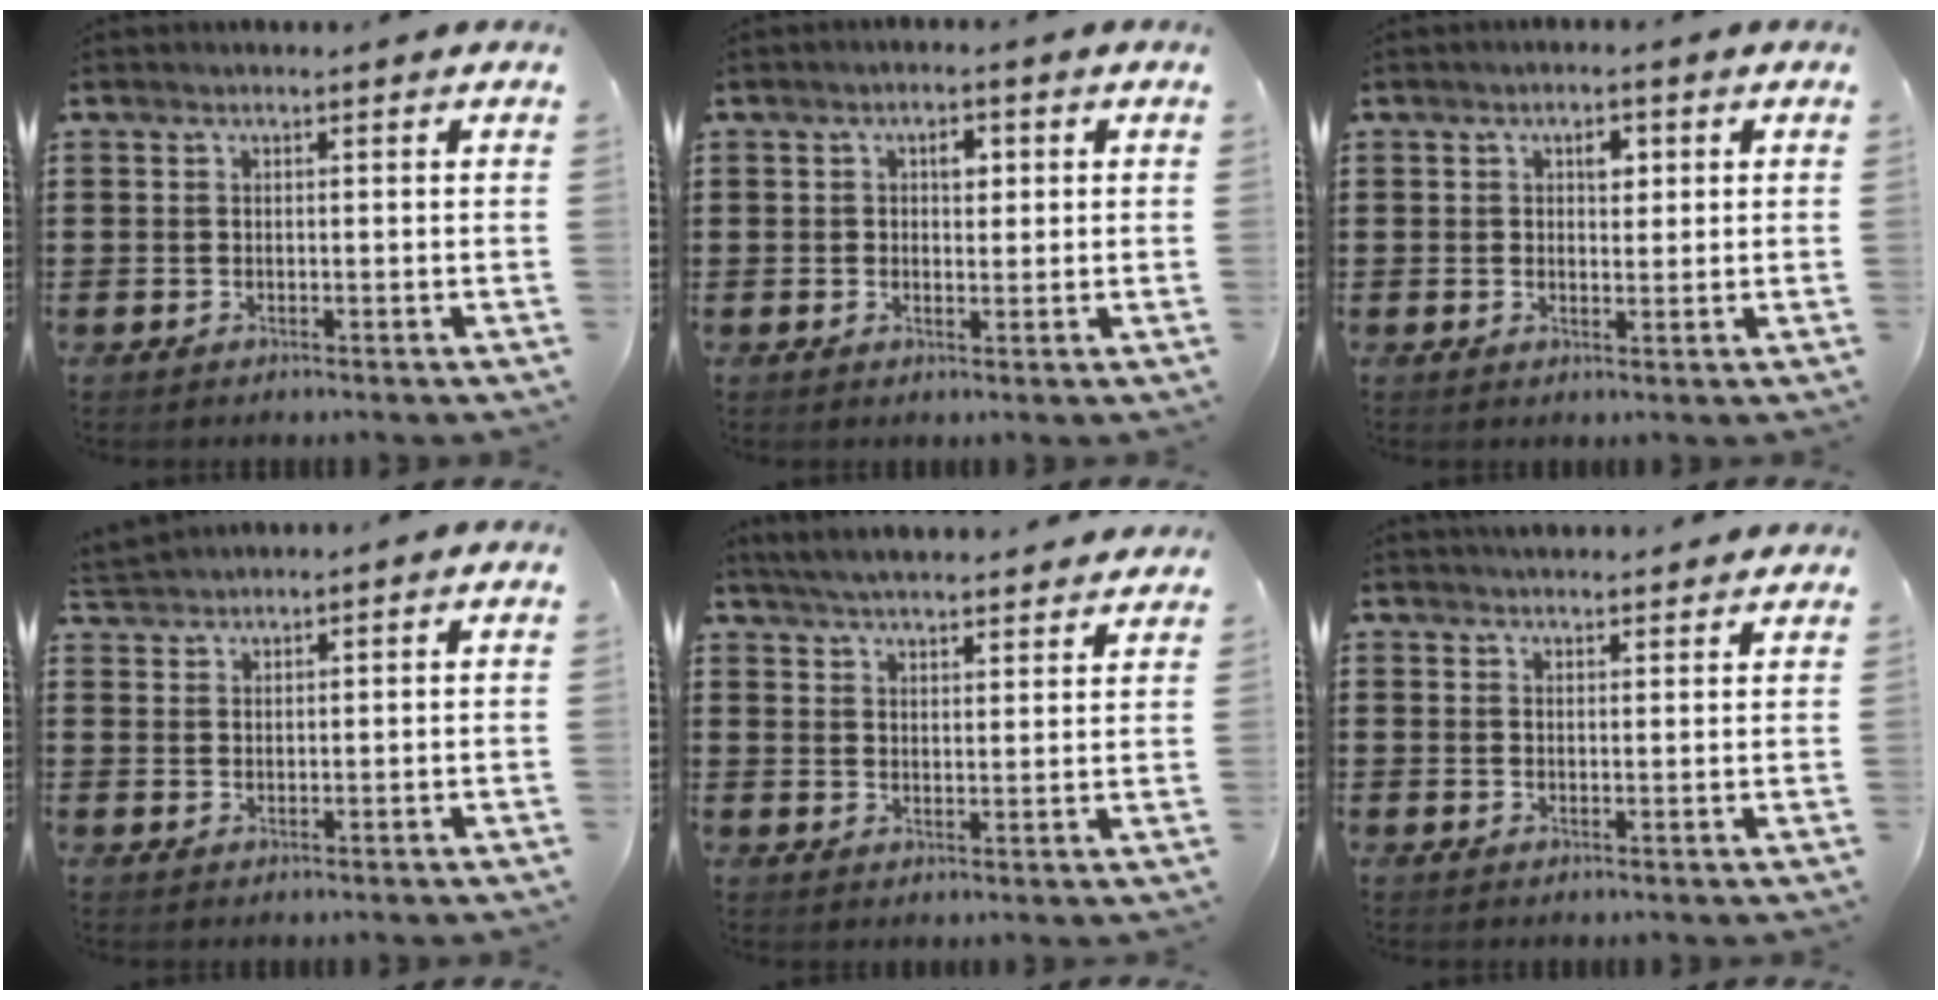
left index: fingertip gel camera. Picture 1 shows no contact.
{"total": 2.6, "force": [0.6, 1.6, 2.0], "torque": [-0.027, 0.004, 0.004]}
{"total": 2.5, "force": [0.8, 1.5, 1.9], "torque": [-0.026, 0.004, 0.009]}
{"total": 1.9, "force": [1.9, 0.1, -0.1], "torque": [-0.003, 0.001, 0.038]}
{"total": 4.8, "force": [4.7, 0.0, 0.9], "torque": [-0.034, -0.020, 0.084]}
{"total": 2.3, "force": [2.3, 0.1, 0.0], "torque": [-0.006, -0.003, 0.044]}